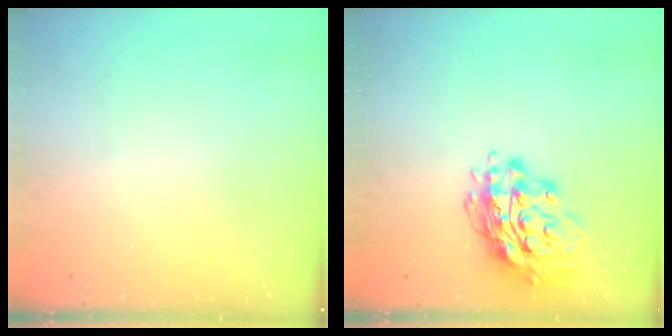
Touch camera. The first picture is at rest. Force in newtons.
{"total": 15.9, "press": 15.8, "slide": 1.3}